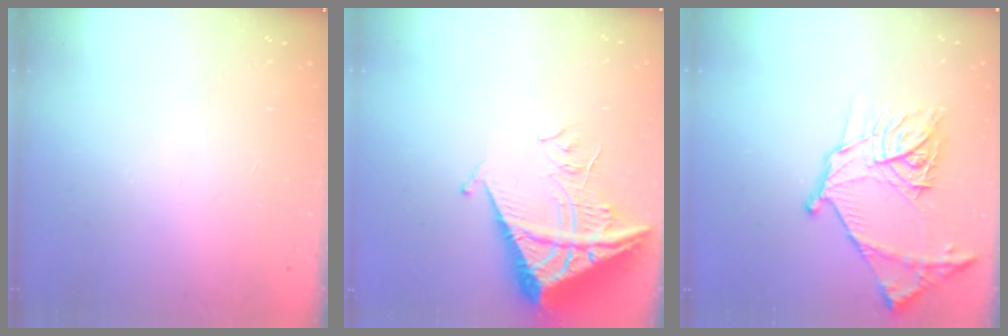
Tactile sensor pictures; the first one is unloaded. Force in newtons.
{"total": 8.5, "press": 8.5, "slide": 0.8}
{"total": 18.4, "press": 18.3, "slide": 1.9}